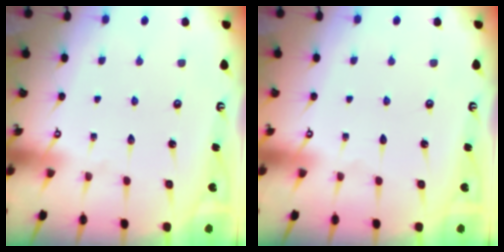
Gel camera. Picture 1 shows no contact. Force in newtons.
{"total": 0.0}